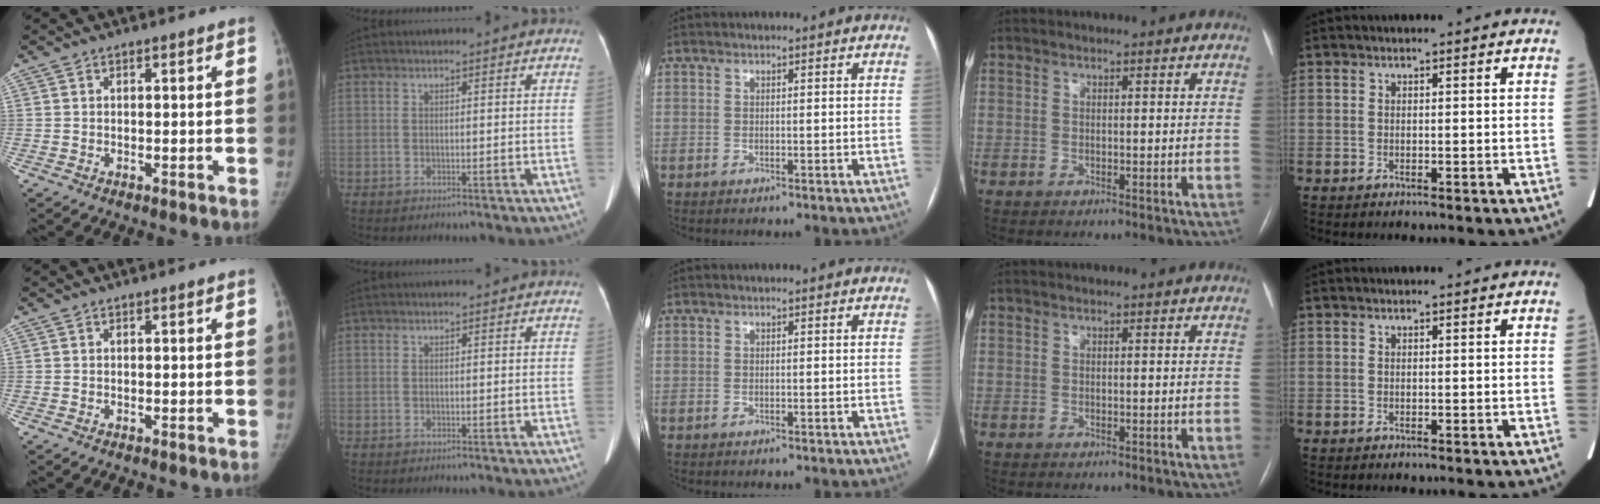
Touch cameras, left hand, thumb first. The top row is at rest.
{}